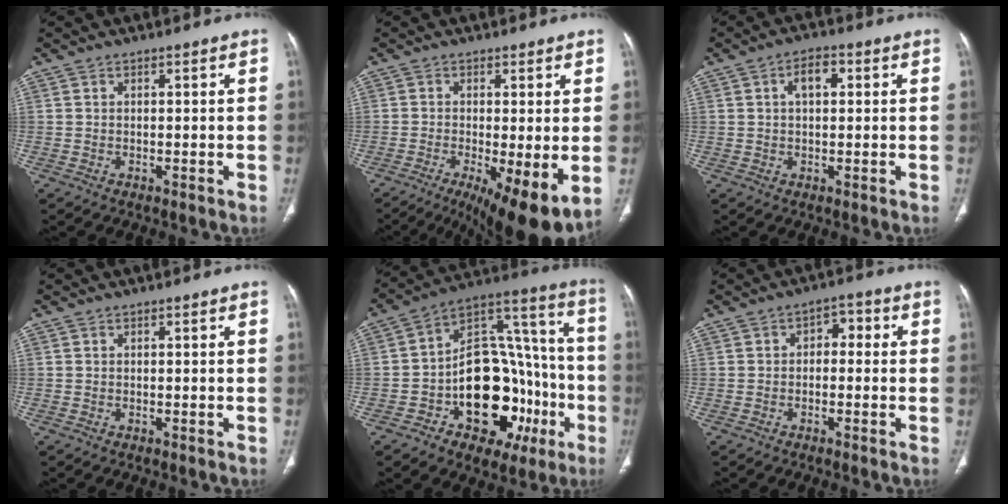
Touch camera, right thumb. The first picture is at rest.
{"total": 12.4, "force": [-3.7, 3.4, 11.3], "torque": [-0.169, -0.022, -0.050]}
{"total": 4.6, "force": [1.2, 2.5, 3.7], "torque": [-0.058, 0.009, 0.017]}
{"total": 0.0}
{"total": 28.0, "force": [-8.1, 17.0, 20.7], "torque": [-0.258, 0.068, -0.103]}
{"total": 3.8, "force": [0.1, 2.6, 2.8], "torque": [-0.018, 0.017, -0.010]}